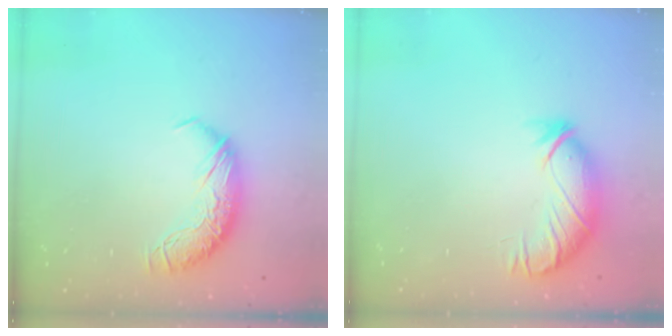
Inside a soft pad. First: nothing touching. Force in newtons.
{"total": 3.7, "press": 3.1, "slide": 2.0}